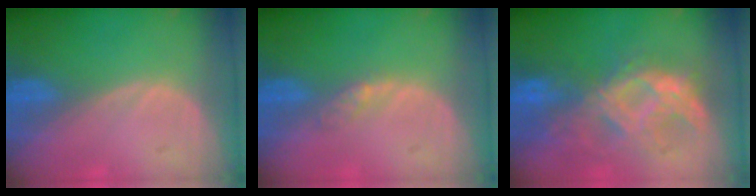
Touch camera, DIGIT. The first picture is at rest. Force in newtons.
{"total": 2.2, "press": 1.9, "slide": 1.2}
{"total": 9.0, "press": 8.7, "slide": 2.5}